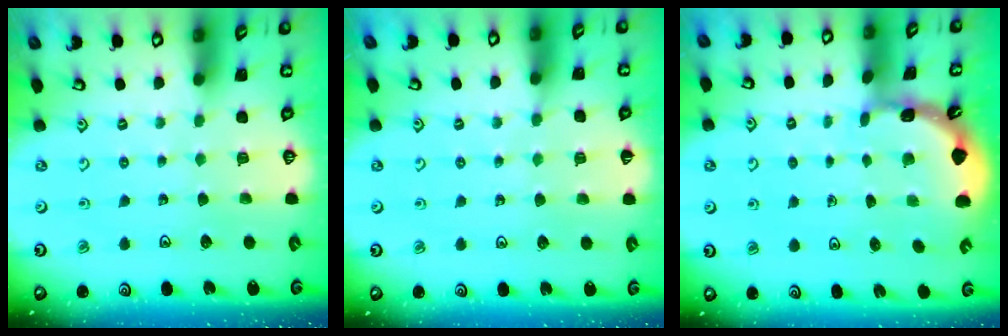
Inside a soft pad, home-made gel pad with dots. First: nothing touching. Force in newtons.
{"total": 5.3, "press": 5.2, "slide": 1.1}
{"total": 1.6, "press": 1.6, "slide": 0.1}